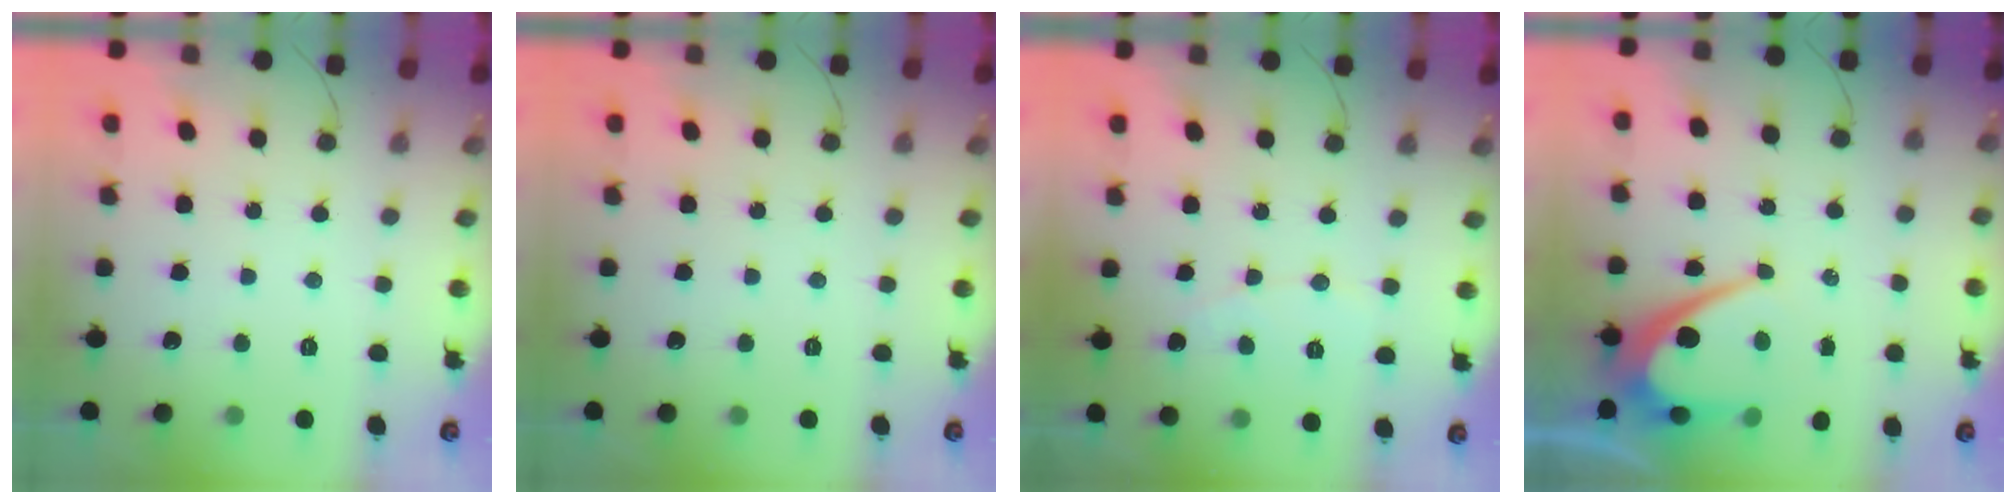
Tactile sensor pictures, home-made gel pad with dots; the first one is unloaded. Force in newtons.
{"total": 0.0}
{"total": 3.3, "press": 3.3, "slide": 0.3}
{"total": 10.3, "press": 10.3, "slide": 0.8}